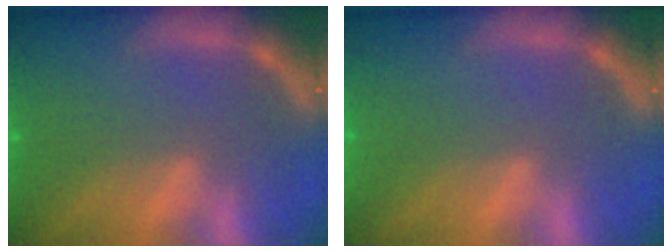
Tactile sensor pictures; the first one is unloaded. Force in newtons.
{"total": 0.0}